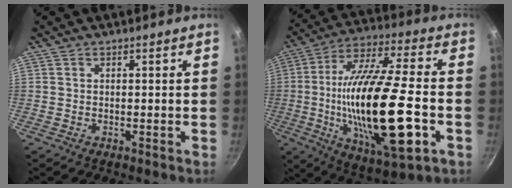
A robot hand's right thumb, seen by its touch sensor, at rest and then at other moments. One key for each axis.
{"total": 27.0, "fx": -5.1, "fy": 8.3, "fz": 25.1, "tx": -0.455, "ty": 0.013, "tz": -0.084}